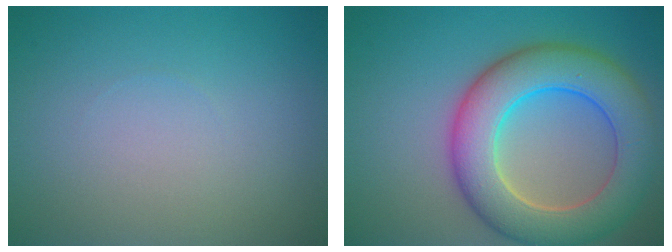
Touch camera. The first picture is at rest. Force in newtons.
{"total": 9.5, "press": 9.5, "slide": 0.8}